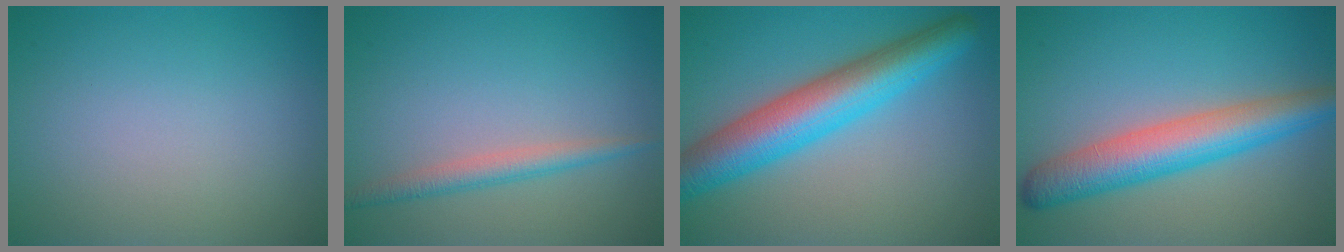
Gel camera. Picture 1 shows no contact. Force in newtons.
{"total": 2.2, "press": 2.2, "slide": 0.0}
{"total": 8.0, "press": 8.0, "slide": 0.1}
{"total": 6.5, "press": 6.5, "slide": 0.2}